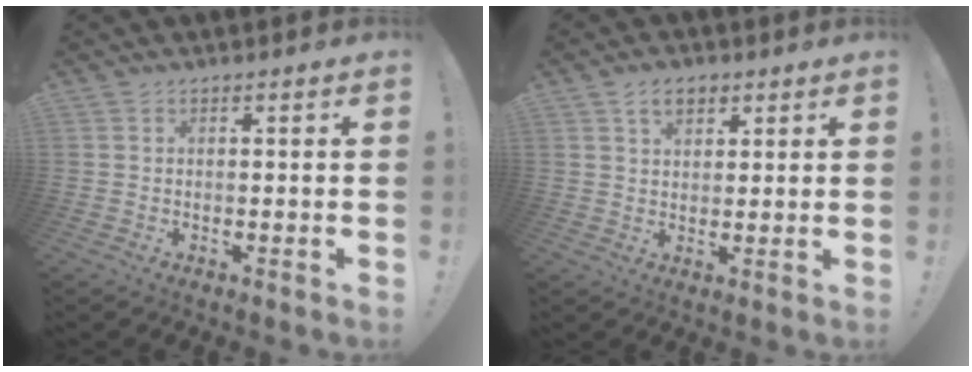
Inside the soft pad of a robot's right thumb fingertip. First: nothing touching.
{"total": 5.3, "force": [2.8, 3.3, 3.0], "torque": [-0.041, -0.004, 0.049]}